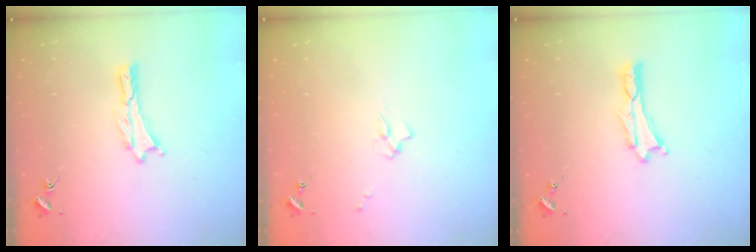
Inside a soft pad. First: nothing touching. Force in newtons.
{"total": 1.7, "press": 1.6, "slide": 0.2}
{"total": 0.0}